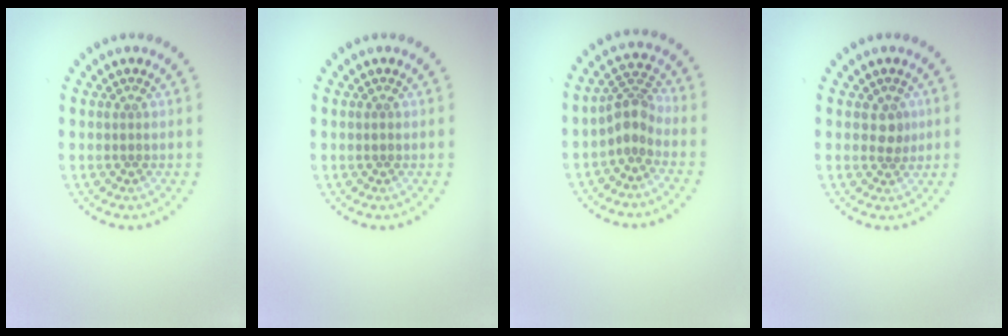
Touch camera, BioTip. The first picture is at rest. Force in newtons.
{"total": 0.5, "press": 0.5, "slide": 0.1}
{"total": 2.7, "press": 2.1, "slide": 1.7}
{"total": 1.5, "press": 1.4, "slide": 0.5}